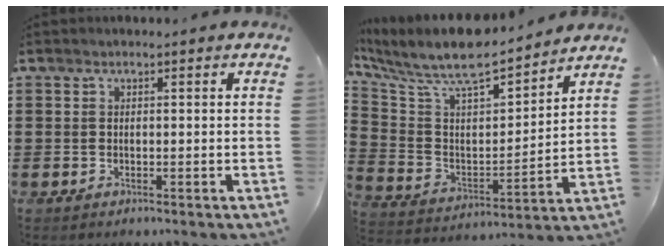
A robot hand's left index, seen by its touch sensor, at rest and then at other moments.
{"total": 8.8, "force": [7.6, 2.0, 3.9], "torque": [-0.114, -0.057, 0.127]}